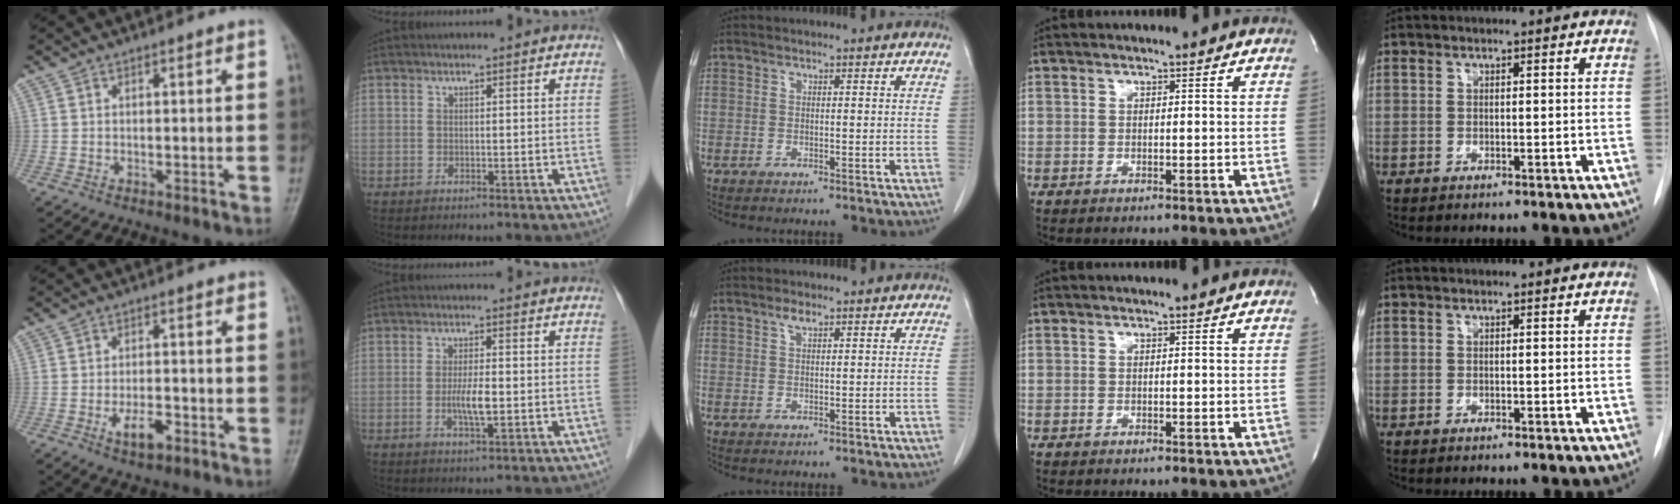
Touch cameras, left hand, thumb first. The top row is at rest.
{"thumb": {"total": 4.8, "force": [-2.4, 2.2, 3.6], "torque": [-0.058, 0.007, -0.036]}, "index": {"total": 3.8, "force": [-0.8, 0.6, 3.7], "torque": [-0.075, -0.006, -0.014]}, "middle": {"total": 1.4, "force": [0.9, 0.4, 0.9], "torque": [-0.022, 0.000, 0.018]}}